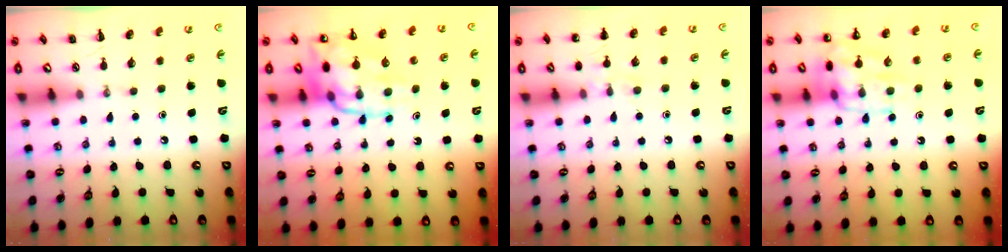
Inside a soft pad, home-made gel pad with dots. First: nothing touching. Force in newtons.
{"total": 15.6, "press": 15.3, "slide": 3.0}
{"total": 6.6, "press": 6.3, "slide": 1.9}
{"total": 15.5, "press": 15.4, "slide": 1.3}